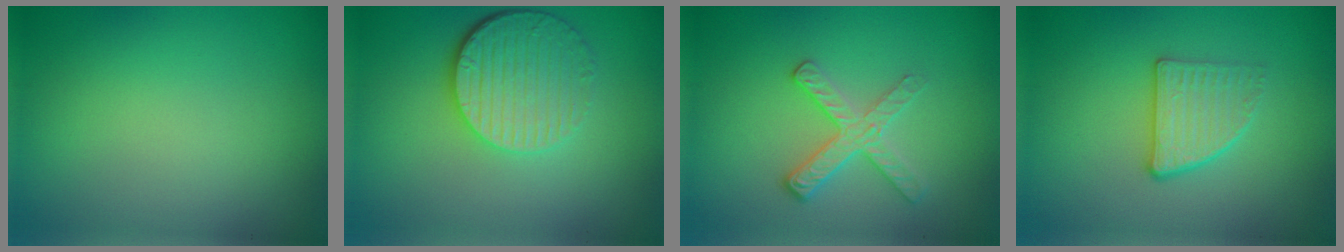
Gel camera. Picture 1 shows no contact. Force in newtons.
{"total": 5.9, "press": 4.2, "slide": 4.1}
{"total": 2.8, "press": 2.6, "slide": 1.0}
{"total": 2.7, "press": 2.4, "slide": 1.2}